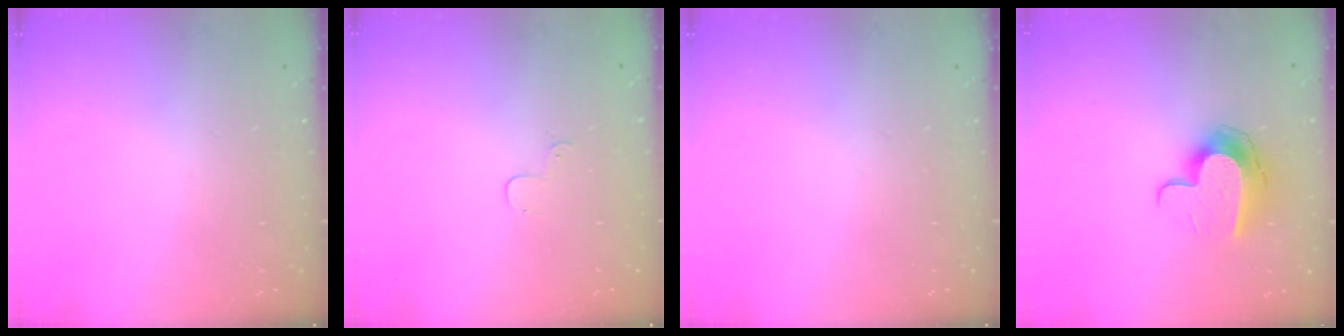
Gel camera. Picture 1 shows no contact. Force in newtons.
{"total": 2.9, "press": 2.8, "slide": 0.3}
{"total": 0.0}
{"total": 11.8, "press": 11.8, "slide": 0.5}